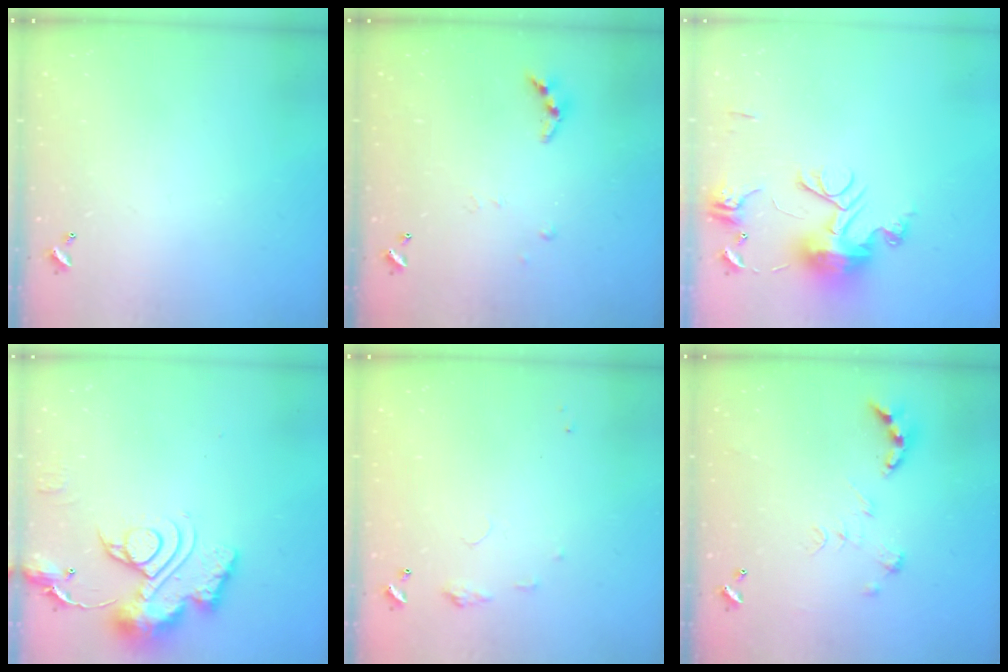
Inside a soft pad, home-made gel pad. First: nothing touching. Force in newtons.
{"total": 4.3, "press": 4.3, "slide": 0.4}
{"total": 13.5, "press": 13.5, "slide": 1.0}
{"total": 15.0, "press": 14.9, "slide": 1.6}
{"total": 4.5, "press": 4.4, "slide": 0.5}
{"total": 0.0}